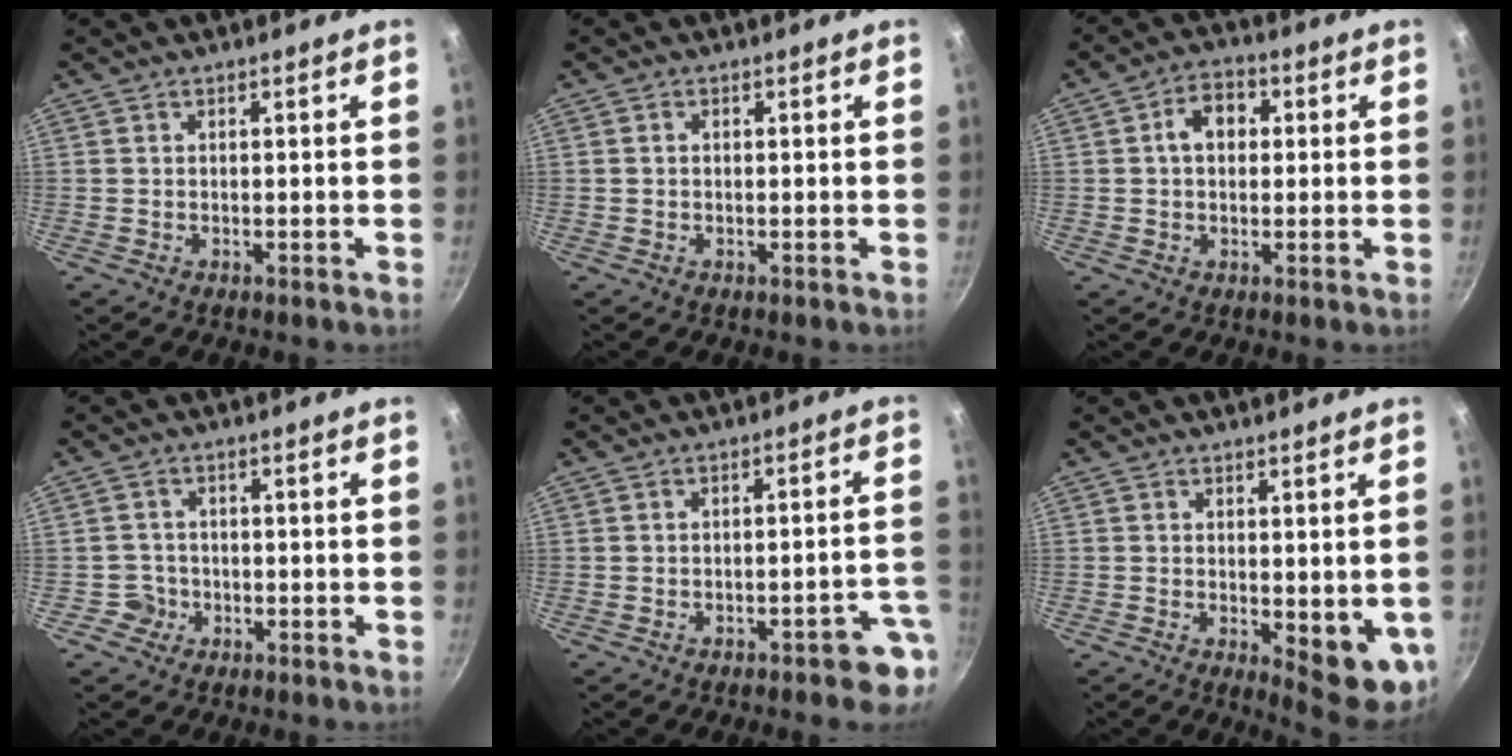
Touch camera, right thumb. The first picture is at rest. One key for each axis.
{"total": 0.6, "fx": 0.0, "fy": 0.5, "fz": 0.2, "tx": -0.004, "ty": 0.003, "tz": 0.000}
{"total": 6.6, "fx": 1.1, "fy": 4.9, "fz": 4.4, "tx": -0.042, "ty": 0.015, "tz": 0.008}
{"total": 2.9, "fx": -1.1, "fy": 2.7, "fz": 0.0, "tx": 0.022, "ty": 0.017, "tz": -0.017}
{"total": 6.1, "fx": -3.2, "fy": 2.1, "fz": 4.8, "tx": -0.028, "ty": 0.039, "tz": -0.029}
{"total": 8.7, "fx": -0.8, "fy": 3.2, "fz": 8.0, "tx": -0.079, "ty": -0.011, "tz": -0.002}